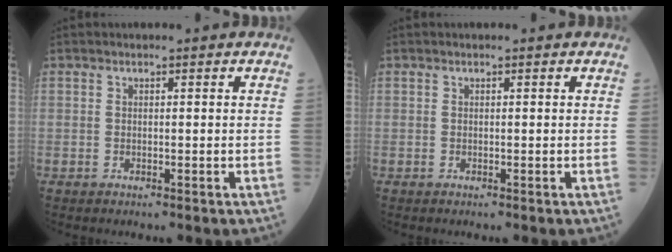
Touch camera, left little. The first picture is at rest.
{"total": 0.0}